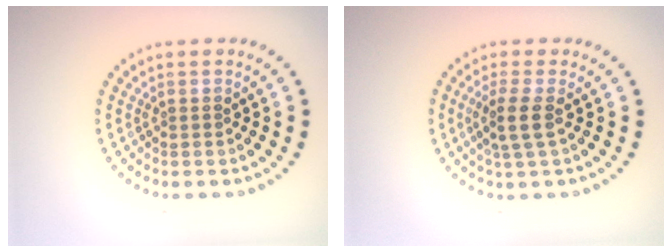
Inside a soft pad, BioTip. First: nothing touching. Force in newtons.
{"total": 2.2, "press": 1.9, "slide": 1.2}